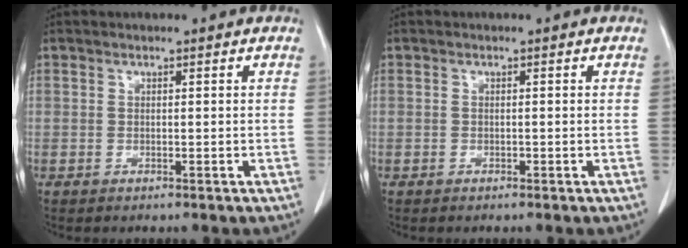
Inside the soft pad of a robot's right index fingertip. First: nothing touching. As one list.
[{"total": 0.0}]